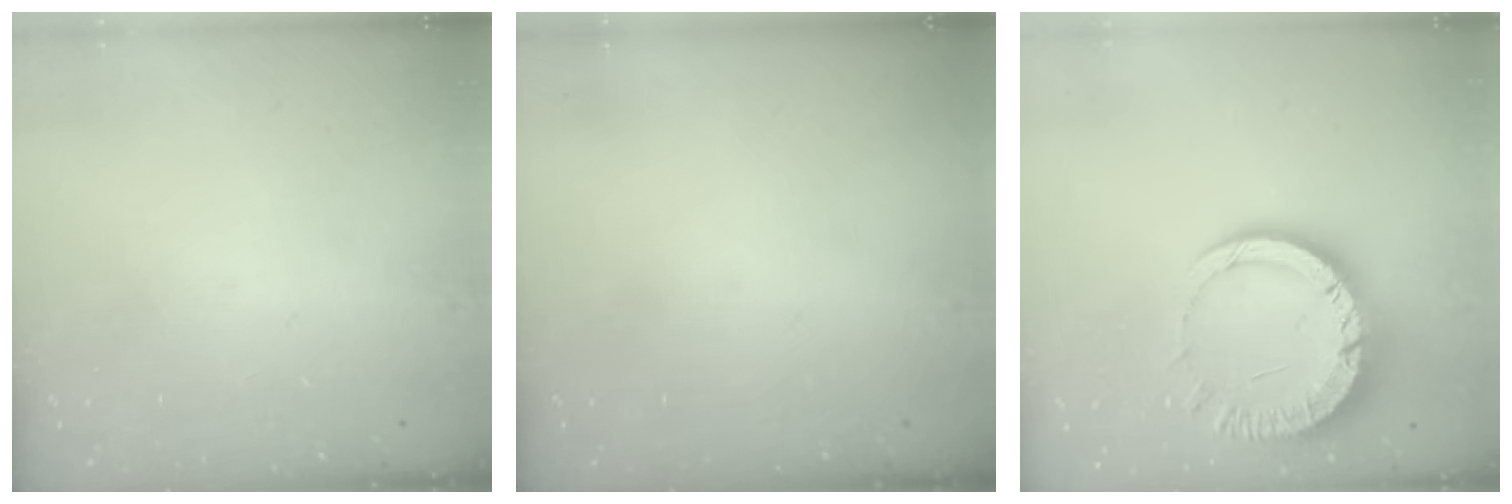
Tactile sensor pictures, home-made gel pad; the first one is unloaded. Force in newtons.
{"total": 0.0}
{"total": 15.0, "press": 15.0, "slide": 1.4}